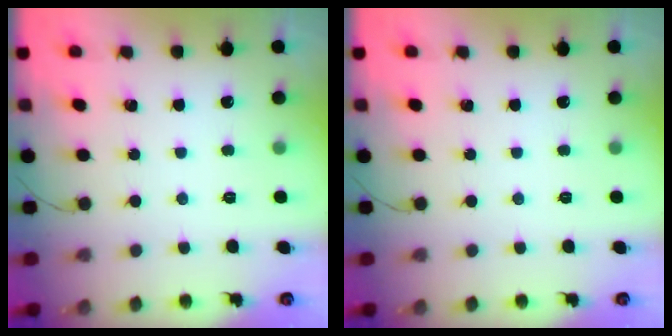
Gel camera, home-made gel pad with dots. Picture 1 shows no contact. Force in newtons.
{"total": 0.0}